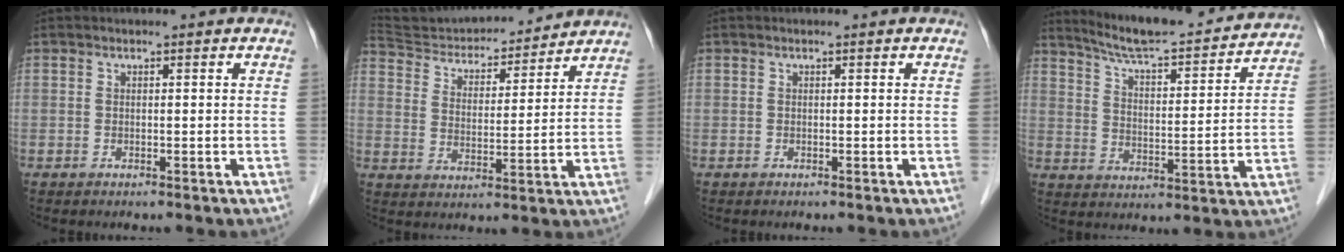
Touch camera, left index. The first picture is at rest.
{"total": 16.2, "force": [15.5, 3.2, 3.4], "torque": [-0.060, 0.009, 0.248]}
{"total": 0.0}
{"total": 18.4, "force": [17.1, 1.8, 6.5], "torque": [-0.103, -0.011, 0.241]}